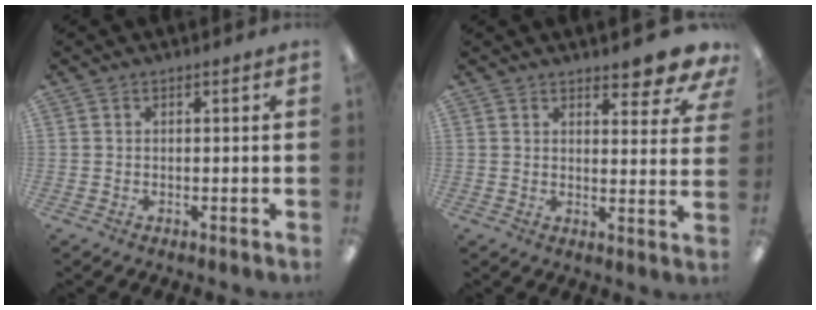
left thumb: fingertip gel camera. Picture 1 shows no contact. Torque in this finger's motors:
{"motor_torque": [0.01, -0.01, -0.39, 0.14, 0.04]}